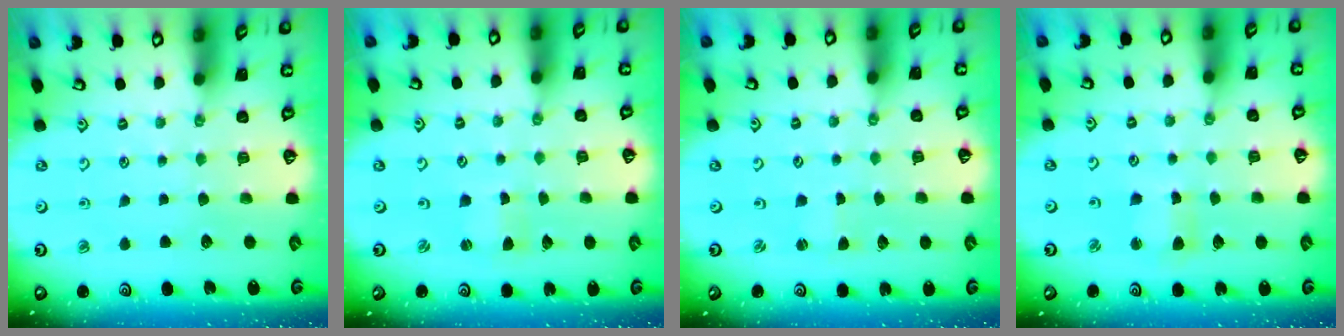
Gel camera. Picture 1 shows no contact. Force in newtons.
{"total": 0.9, "press": 0.8, "slide": 0.1}
{"total": 0.0}
{"total": 4.1, "press": 4.1, "slide": 0.5}